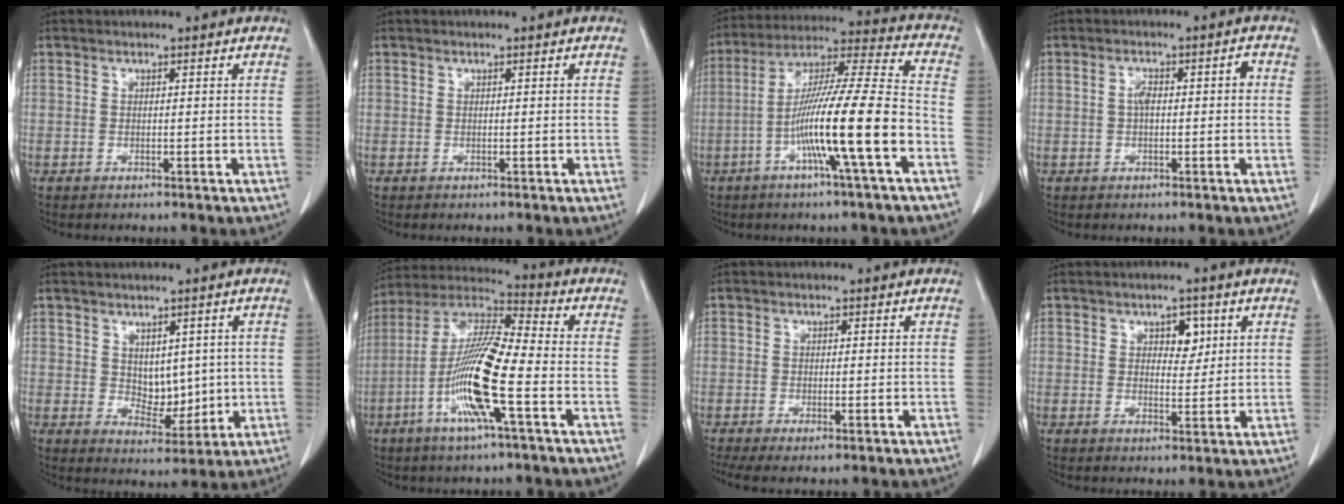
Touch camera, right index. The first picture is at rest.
{"total": 0.0}
{"total": 16.9, "force": [-5.6, -0.5, 16.0], "torque": [-0.287, 0.002, -0.106]}
{"total": 3.5, "force": [0.0, 1.2, 3.2], "torque": [-0.058, 0.018, 0.002]}
{"total": 5.7, "force": [0.8, 3.6, 4.3], "torque": [-0.062, -0.004, 0.029]}
{"total": 14.9, "force": [-4.4, 1.0, 14.2], "torque": [-0.288, -0.005, -0.093]}
{"total": 3.9, "force": [-2.3, 0.8, 3.0], "torque": [-0.054, -0.014, -0.039]}
{"total": 3.7, "force": [1.6, 2.1, 2.6], "torque": [-0.033, 0.004, 0.025]}